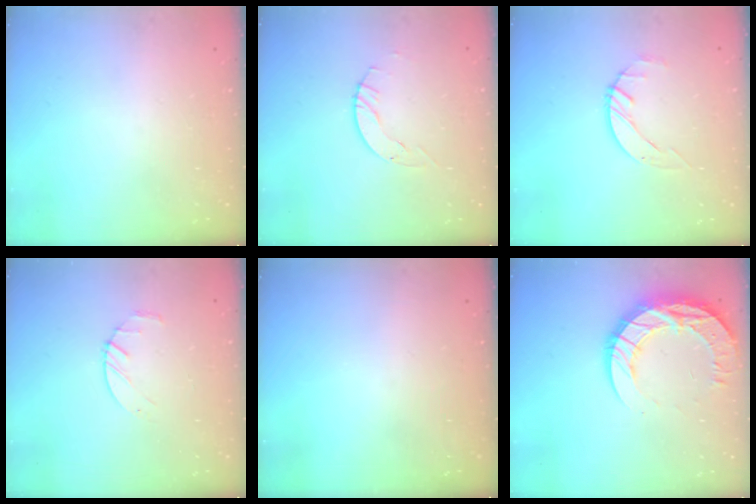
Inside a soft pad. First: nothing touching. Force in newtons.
{"total": 3.1, "press": 3.1, "slide": 0.4}
{"total": 1.4, "press": 1.4, "slide": 0.2}
{"total": 2.4, "press": 2.3, "slide": 0.3}
{"total": 0.0}
{"total": 16.8, "press": 16.7, "slide": 1.7}